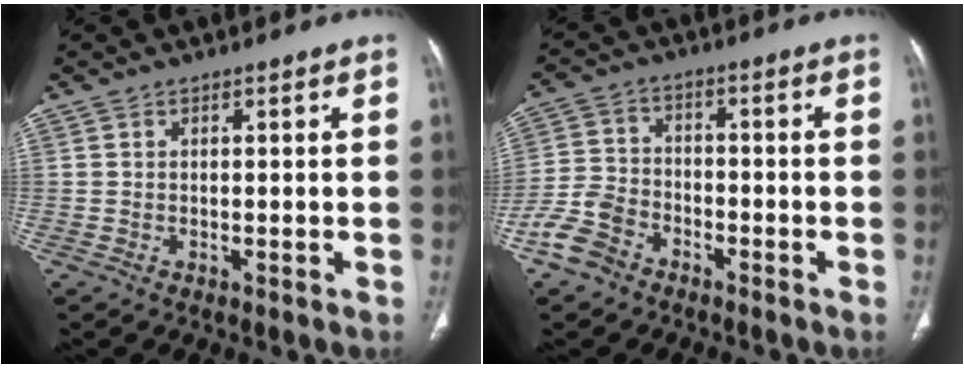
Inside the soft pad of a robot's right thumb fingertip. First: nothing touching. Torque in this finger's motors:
{"motor_torque": [1.44, 1.19, 0.27, -0.85, 0.08]}